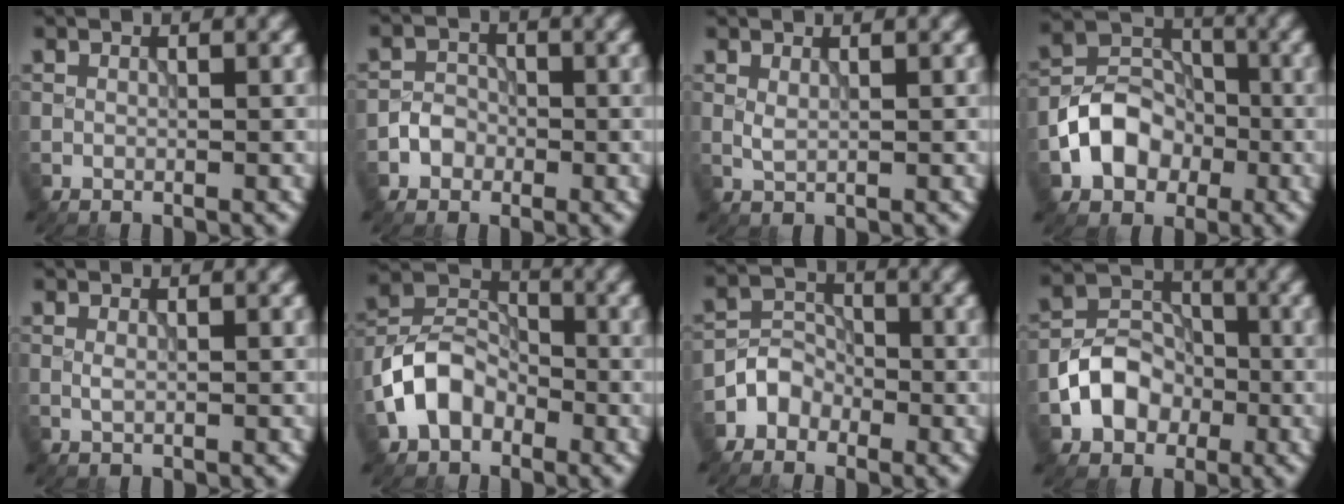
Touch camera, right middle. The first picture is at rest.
{"total": 2.0, "force": [-1.0, 1.7, 0.5], "torque": [-0.001, 0.007, -0.021]}
{"total": 0.9, "force": [0.3, 0.4, 0.7], "torque": [-0.021, -0.003, 0.008]}
{"total": 5.9, "force": [-2.3, 4.6, 2.9], "torque": [-0.048, 0.005, -0.047]}
{"total": 0.7, "force": [0.0, 0.3, 0.6], "torque": [-0.016, -0.002, 0.000]}
{"total": 6.1, "force": [-2.7, 4.4, 3.4], "torque": [-0.068, 0.008, -0.061]}
{"total": 2.7, "force": [-1.8, 2.0, 0.5], "torque": [-0.002, 0.011, -0.040]}
{"total": 5.3, "force": [-2.0, 4.2, 2.6], "torque": [-0.041, 0.004, -0.041]}